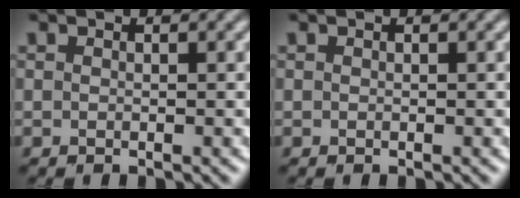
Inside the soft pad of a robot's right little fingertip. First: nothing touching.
{"total": 0.0}